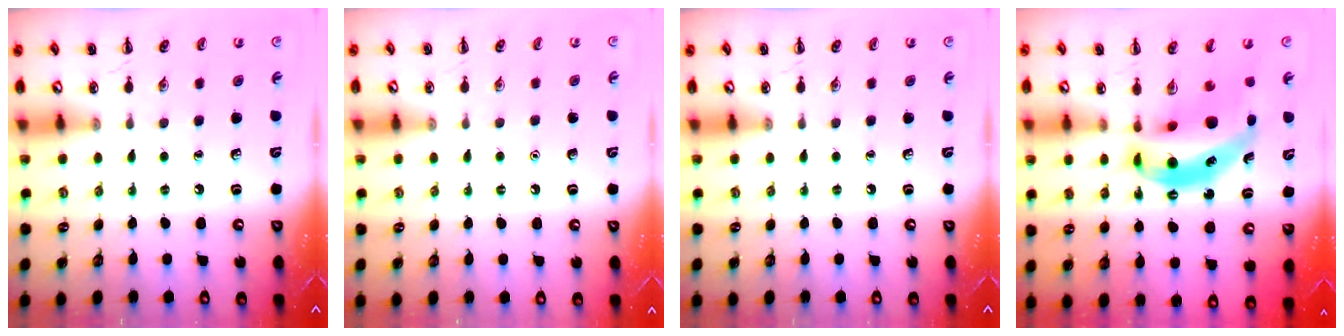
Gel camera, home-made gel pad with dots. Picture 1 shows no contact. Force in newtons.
{"total": 1.6, "press": 1.6, "slide": 0.1}
{"total": 0.0}
{"total": 12.0, "press": 11.7, "slide": 2.8}